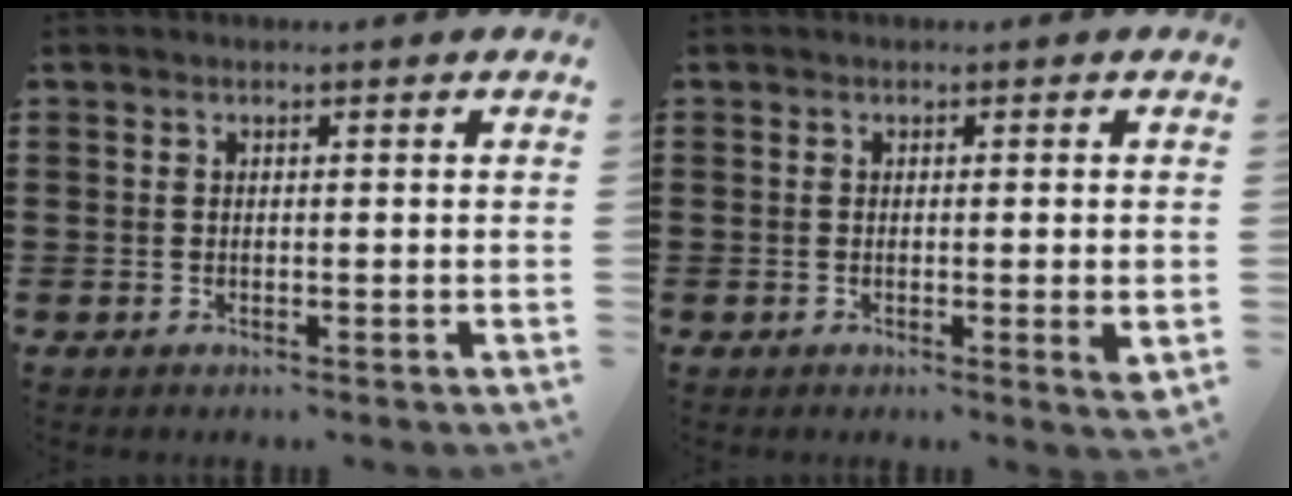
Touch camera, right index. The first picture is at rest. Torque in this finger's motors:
{"motor_torque": [0.08, 0.13, 0.19, 0.00]}